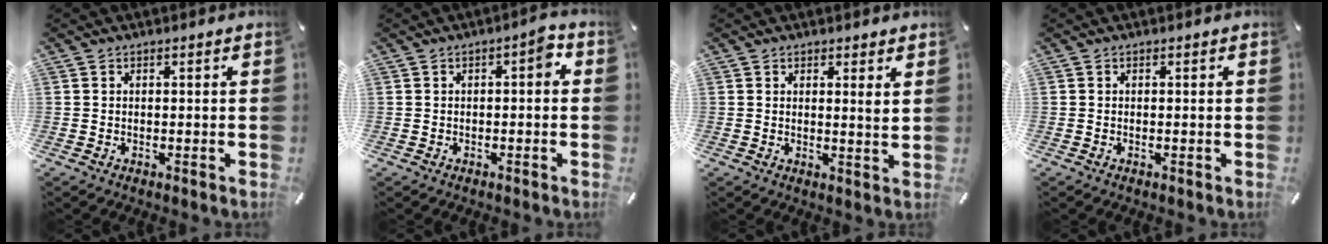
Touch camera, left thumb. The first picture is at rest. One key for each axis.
{"total": 3.5, "fx": -0.8, "fy": 1.6, "fz": 3.0, "tx": -0.049, "ty": 0.013, "tz": -0.020}
{"total": 2.1, "fx": 1.7, "fy": 0.3, "fz": 1.3, "tx": -0.014, "ty": -0.013, "tz": 0.026}
{"total": 0.0}